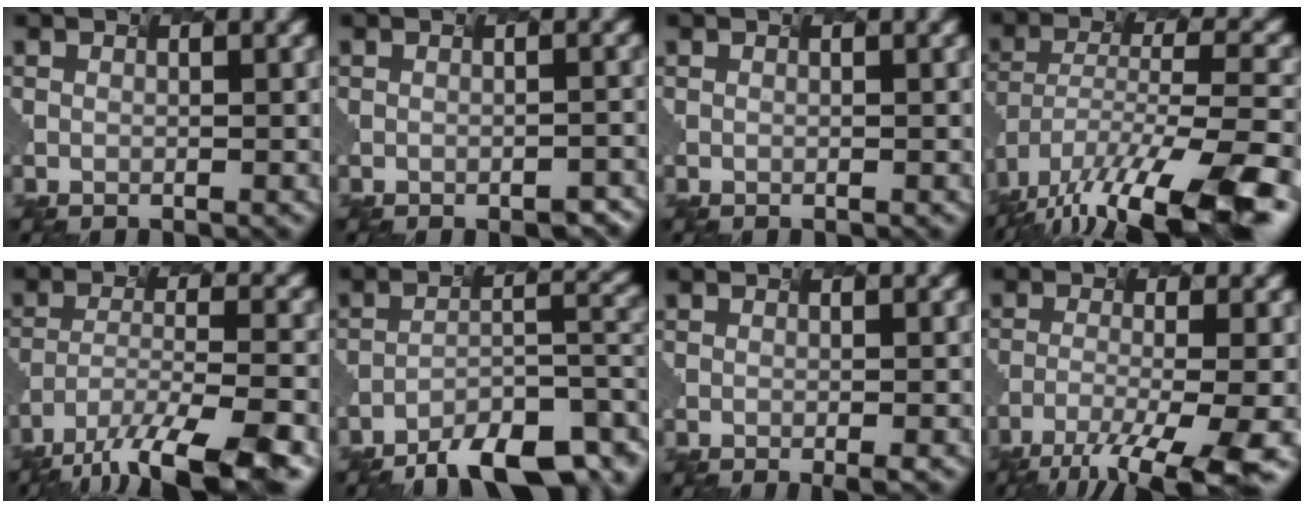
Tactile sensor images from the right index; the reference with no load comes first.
{"total": 2.8, "force": [-1.3, 1.1, 2.1], "torque": [-0.017, 0.003, 0.005]}
{"total": 0.0}
{"total": 14.5, "force": [-11.0, 3.4, 8.8], "torque": [-0.186, -0.012, -0.165]}
{"total": 10.8, "force": [-8.7, 2.1, 6.1], "torque": [-0.113, -0.024, -0.129]}
{"total": 9.2, "force": [-7.4, 2.0, 5.1], "torque": [-0.074, 0.008, -0.113]}
{"total": 1.6, "force": [-0.8, 0.2, 1.5], "torque": [-0.011, -0.001, -0.001]}
{"total": 9.1, "force": [-5.9, 1.5, 6.8], "torque": [-0.106, -0.008, -0.088]}